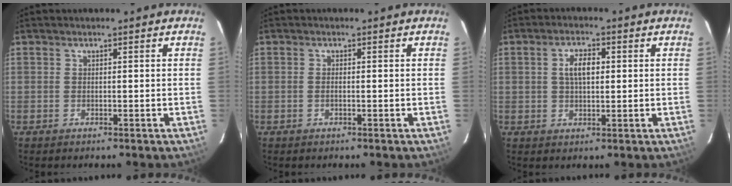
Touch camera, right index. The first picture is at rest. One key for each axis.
{"total": 0.8, "fx": -0.2, "fy": 0.2, "fz": 0.8, "tx": -0.016, "ty": 0.001, "tz": -0.006}
{"total": 4.7, "fx": 0.9, "fy": 2.4, "fz": 3.9, "tx": -0.071, "ty": 0.010, "tz": 0.019}